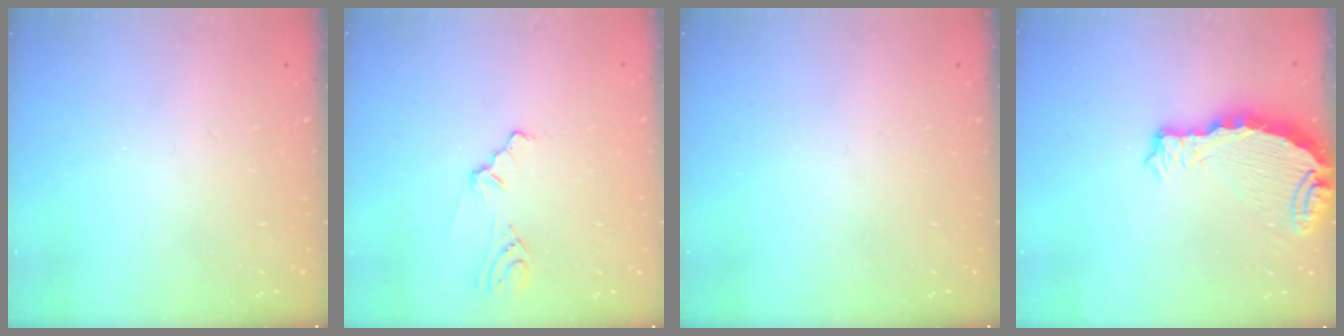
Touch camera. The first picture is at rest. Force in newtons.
{"total": 2.6, "press": 2.5, "slide": 0.5}
{"total": 0.0}
{"total": 8.4, "press": 8.4, "slide": 0.8}